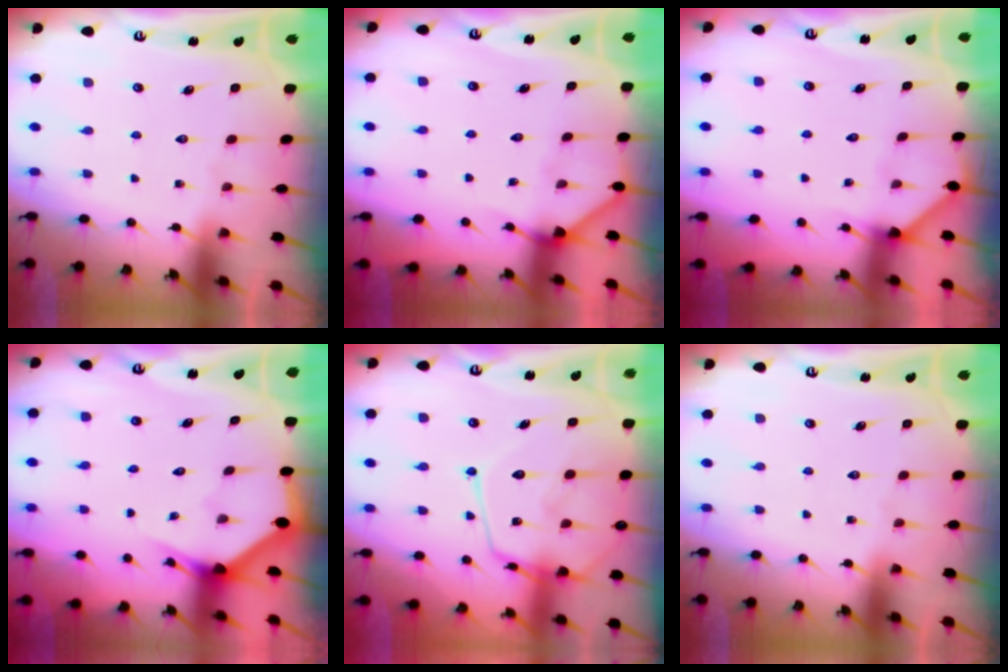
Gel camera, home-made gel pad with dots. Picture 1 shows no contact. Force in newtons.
{"total": 4.6, "press": 4.6, "slide": 0.5}
{"total": 2.7, "press": 2.7, "slide": 0.2}
{"total": 2.8, "press": 2.8, "slide": 0.1}
{"total": 16.3, "press": 16.2, "slide": 1.5}
{"total": 0.0}